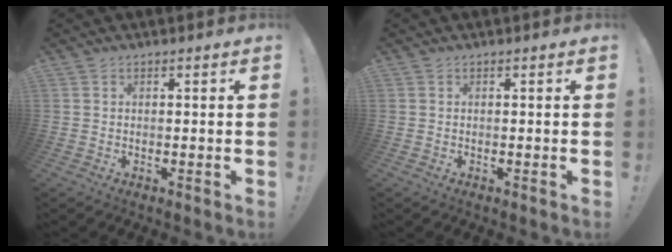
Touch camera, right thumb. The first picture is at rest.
{"total": 0.0}